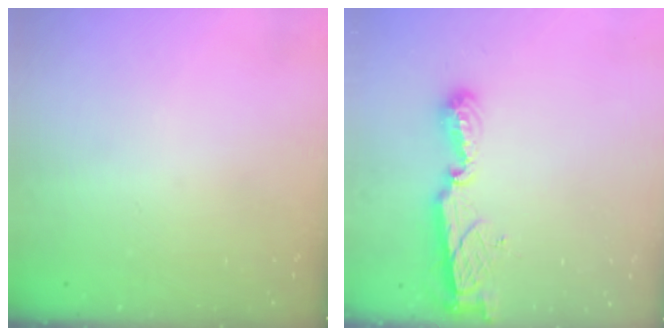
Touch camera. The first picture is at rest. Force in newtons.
{"total": 8.4, "press": 8.4, "slide": 0.8}